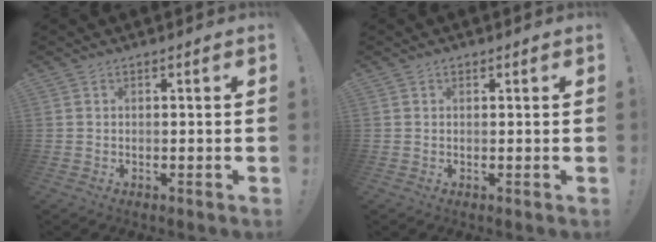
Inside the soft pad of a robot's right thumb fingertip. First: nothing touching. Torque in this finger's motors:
{"motor_torque": [-0.40, 0.45, -0.02, -0.25, -0.01]}